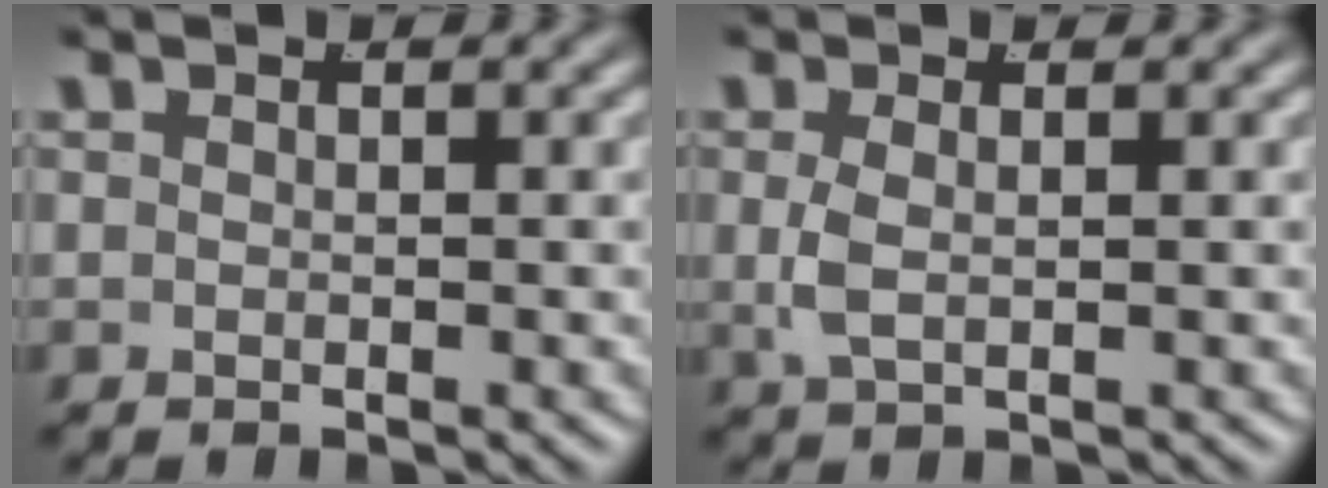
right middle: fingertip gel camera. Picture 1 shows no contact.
{"total": 1.8, "force": [0.2, 0.7, 1.6], "torque": [-0.046, -0.006, 0.010]}